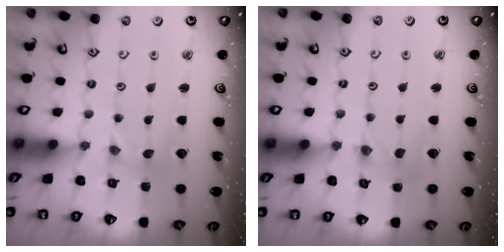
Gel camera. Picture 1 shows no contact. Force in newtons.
{"total": 0.5, "press": 0.5, "slide": 0.1}